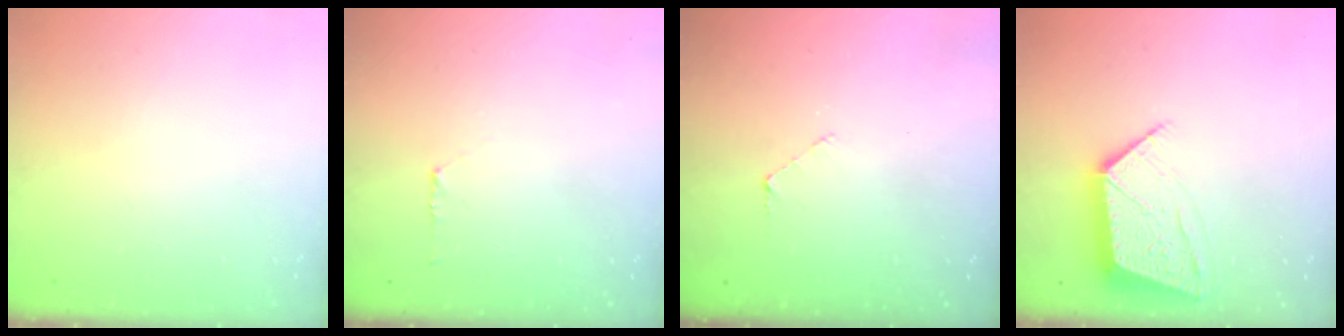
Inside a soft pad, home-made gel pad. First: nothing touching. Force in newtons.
{"total": 5.3, "press": 5.2, "slide": 0.6}
{"total": 3.5, "press": 3.5, "slide": 0.3}
{"total": 11.5, "press": 11.5, "slide": 0.8}